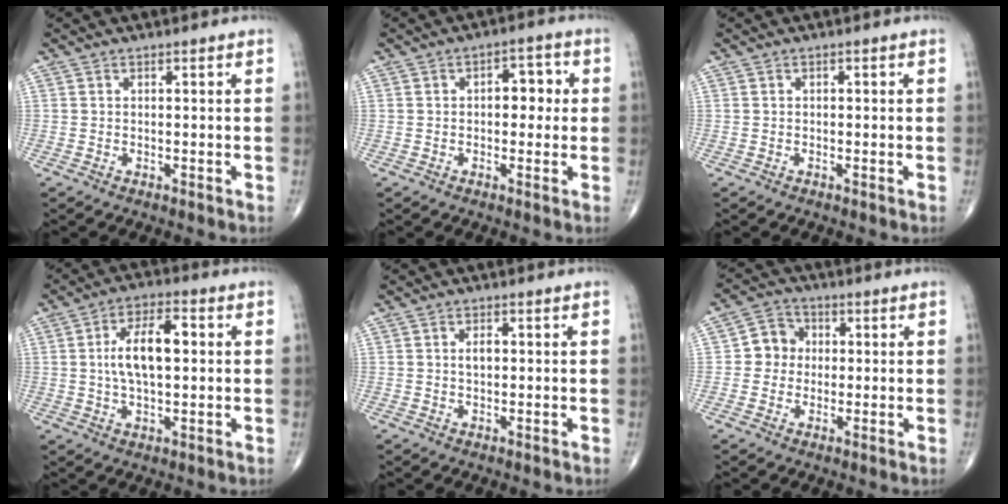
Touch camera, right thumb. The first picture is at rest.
{"total": 5.4, "force": [0.5, 3.3, 4.2], "torque": [-0.032, 0.014, 0.001]}
{"total": 0.0}
{"total": 9.1, "force": [1.1, 4.1, 8.1], "torque": [-0.141, 0.011, 0.016]}
{"total": 2.1, "force": [0.2, 1.3, 1.7], "torque": [-0.027, 0.003, 0.002]}
{"total": 5.9, "force": [0.2, 5.5, 2.2], "torque": [-0.009, 0.012, -0.009]}